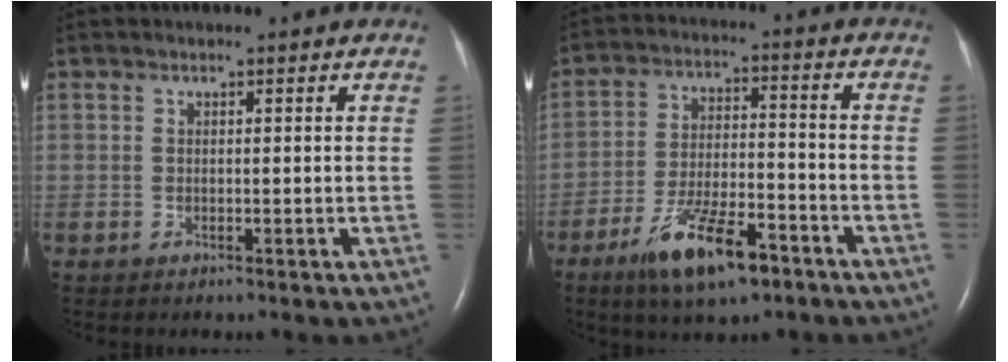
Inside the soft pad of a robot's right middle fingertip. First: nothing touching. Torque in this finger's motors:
{"motor_torque": [1.19, -0.95, 0.37, 0.11]}